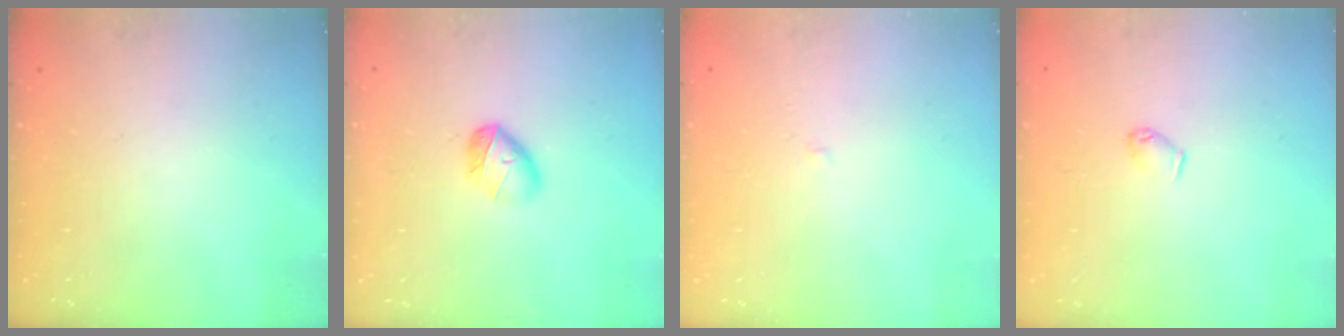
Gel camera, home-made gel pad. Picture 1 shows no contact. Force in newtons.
{"total": 6.2, "press": 6.1, "slide": 0.9}
{"total": 1.9, "press": 1.9, "slide": 0.3}
{"total": 4.0, "press": 3.9, "slide": 0.8}